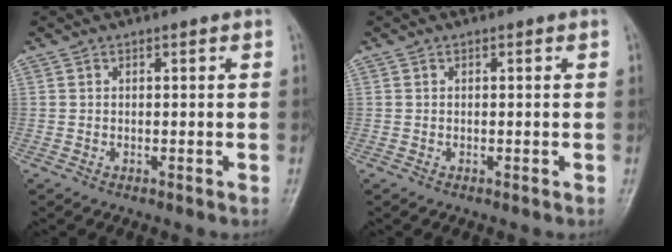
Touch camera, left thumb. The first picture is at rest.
{"total": 0.0}